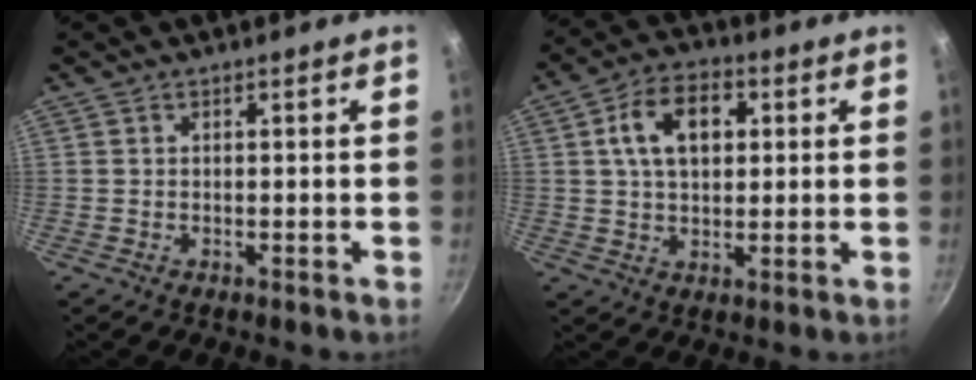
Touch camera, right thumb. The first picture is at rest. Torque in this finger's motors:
{"motor_torque": [-1.18, 1.32, 1.14, 0.20, 0.36]}